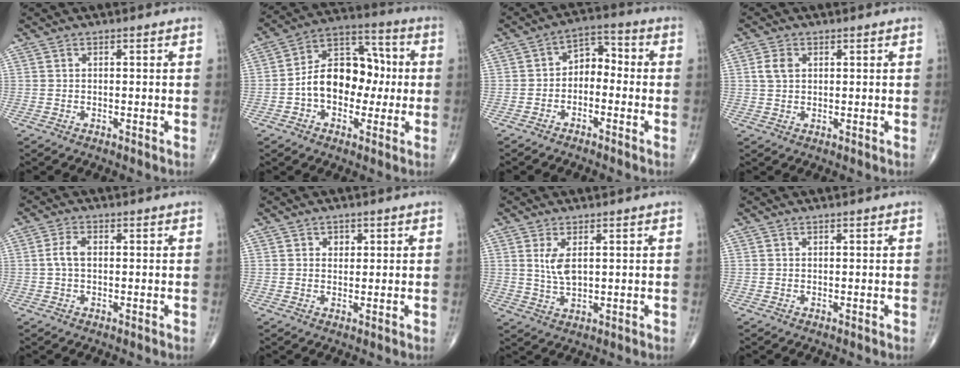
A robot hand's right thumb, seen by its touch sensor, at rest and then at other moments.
{"total": 14.7, "force": [-1.2, 10.1, 10.6], "torque": [-0.138, 0.047, -0.027]}
{"total": 5.9, "force": [-1.5, 4.1, 4.0], "torque": [-0.038, 0.040, -0.041]}
{"total": 3.2, "force": [0.8, 2.2, 2.1], "torque": [-0.042, 0.003, 0.016]}
{"total": 3.1, "force": [0.1, 1.8, 2.6], "torque": [-0.060, 0.008, -0.002]}
{"total": 1.9, "force": [0.8, 1.5, 0.8], "torque": [0.001, -0.003, 0.010]}
{"total": 4.4, "force": [1.3, 1.9, 3.7], "torque": [-0.073, -0.011, 0.033]}
{"total": 0.0}